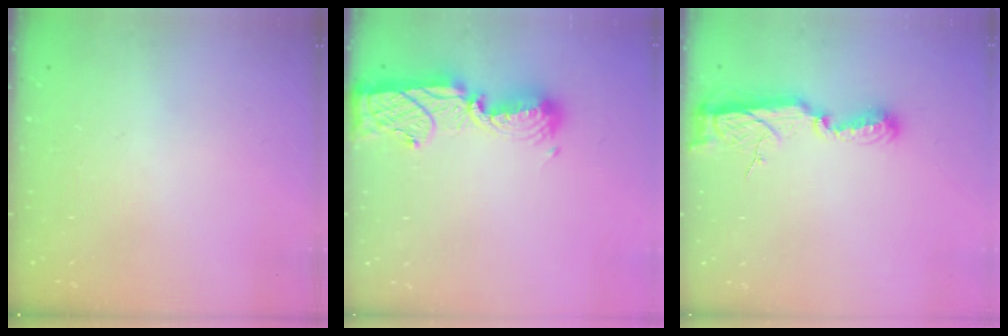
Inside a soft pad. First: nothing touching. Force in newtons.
{"total": 13.4, "press": 13.3, "slide": 1.0}
{"total": 8.4, "press": 8.4, "slide": 0.5}